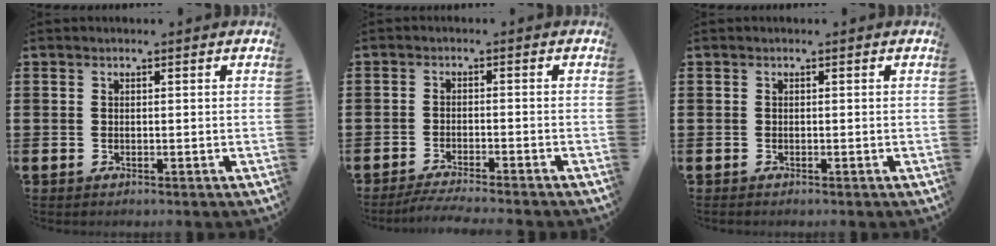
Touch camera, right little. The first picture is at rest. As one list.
[{"total": 2.5, "force": [-2.2, -0.2, 1.1], "torque": [-0.015, 0.002, -0.042]}, {"total": 0.0}]